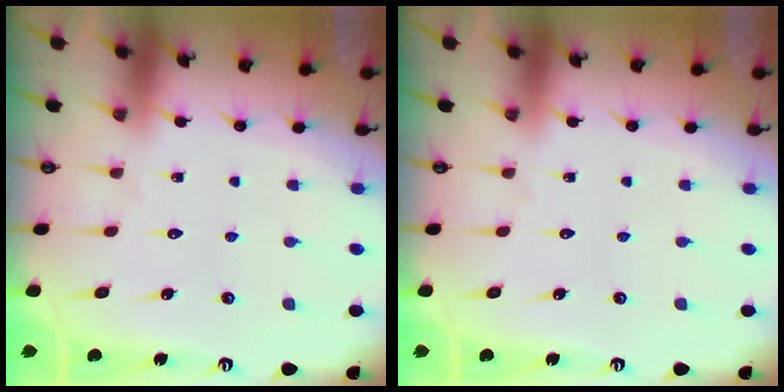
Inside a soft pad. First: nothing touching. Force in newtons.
{"total": 0.0}